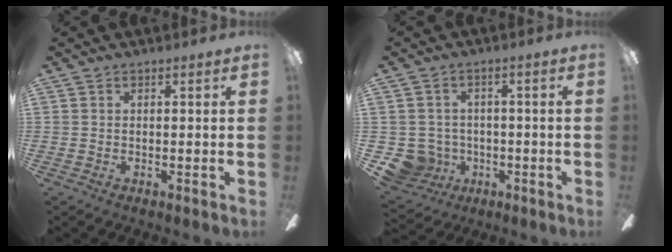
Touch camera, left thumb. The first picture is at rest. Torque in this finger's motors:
{"motor_torque": [-0.30, 0.36, -0.20, 0.08, 0.00]}